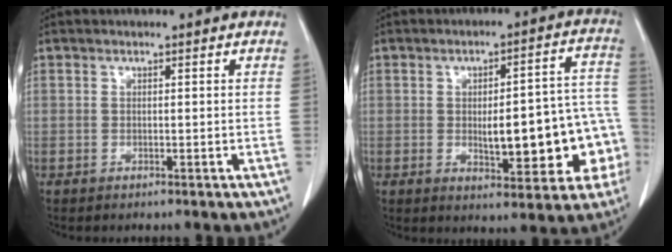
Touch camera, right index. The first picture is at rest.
{"total": 15.7, "force": [-2.8, 4.8, 14.7], "torque": [-0.150, 0.037, -0.021]}